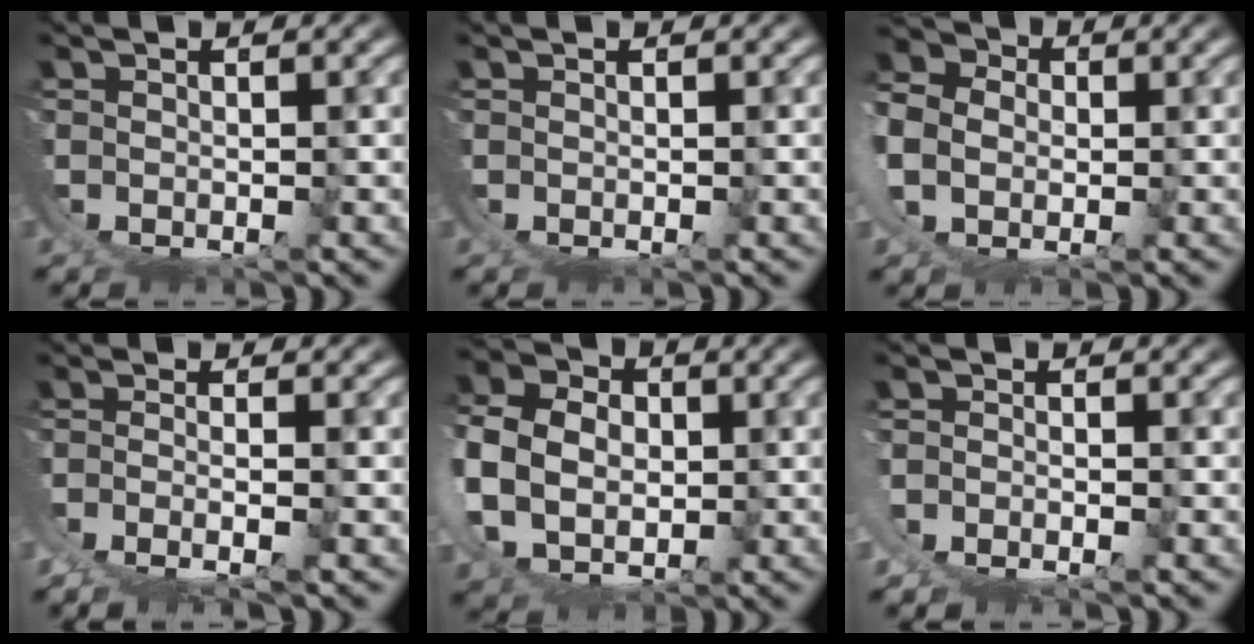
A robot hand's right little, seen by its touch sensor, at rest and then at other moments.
{"total": 0.0}
{"total": 8.1, "force": [4.0, 5.5, 4.5], "torque": [-0.087, 0.018, 0.048]}
{"total": 3.0, "force": [-0.5, 0.9, 2.8], "torque": [-0.065, -0.020, 0.003]}
{"total": 10.1, "force": [3.8, 6.9, 6.3], "torque": [-0.126, -0.004, 0.062]}
{"total": 2.8, "force": [-0.4, 2.5, 1.0], "torque": [-0.030, -0.008, -0.007]}